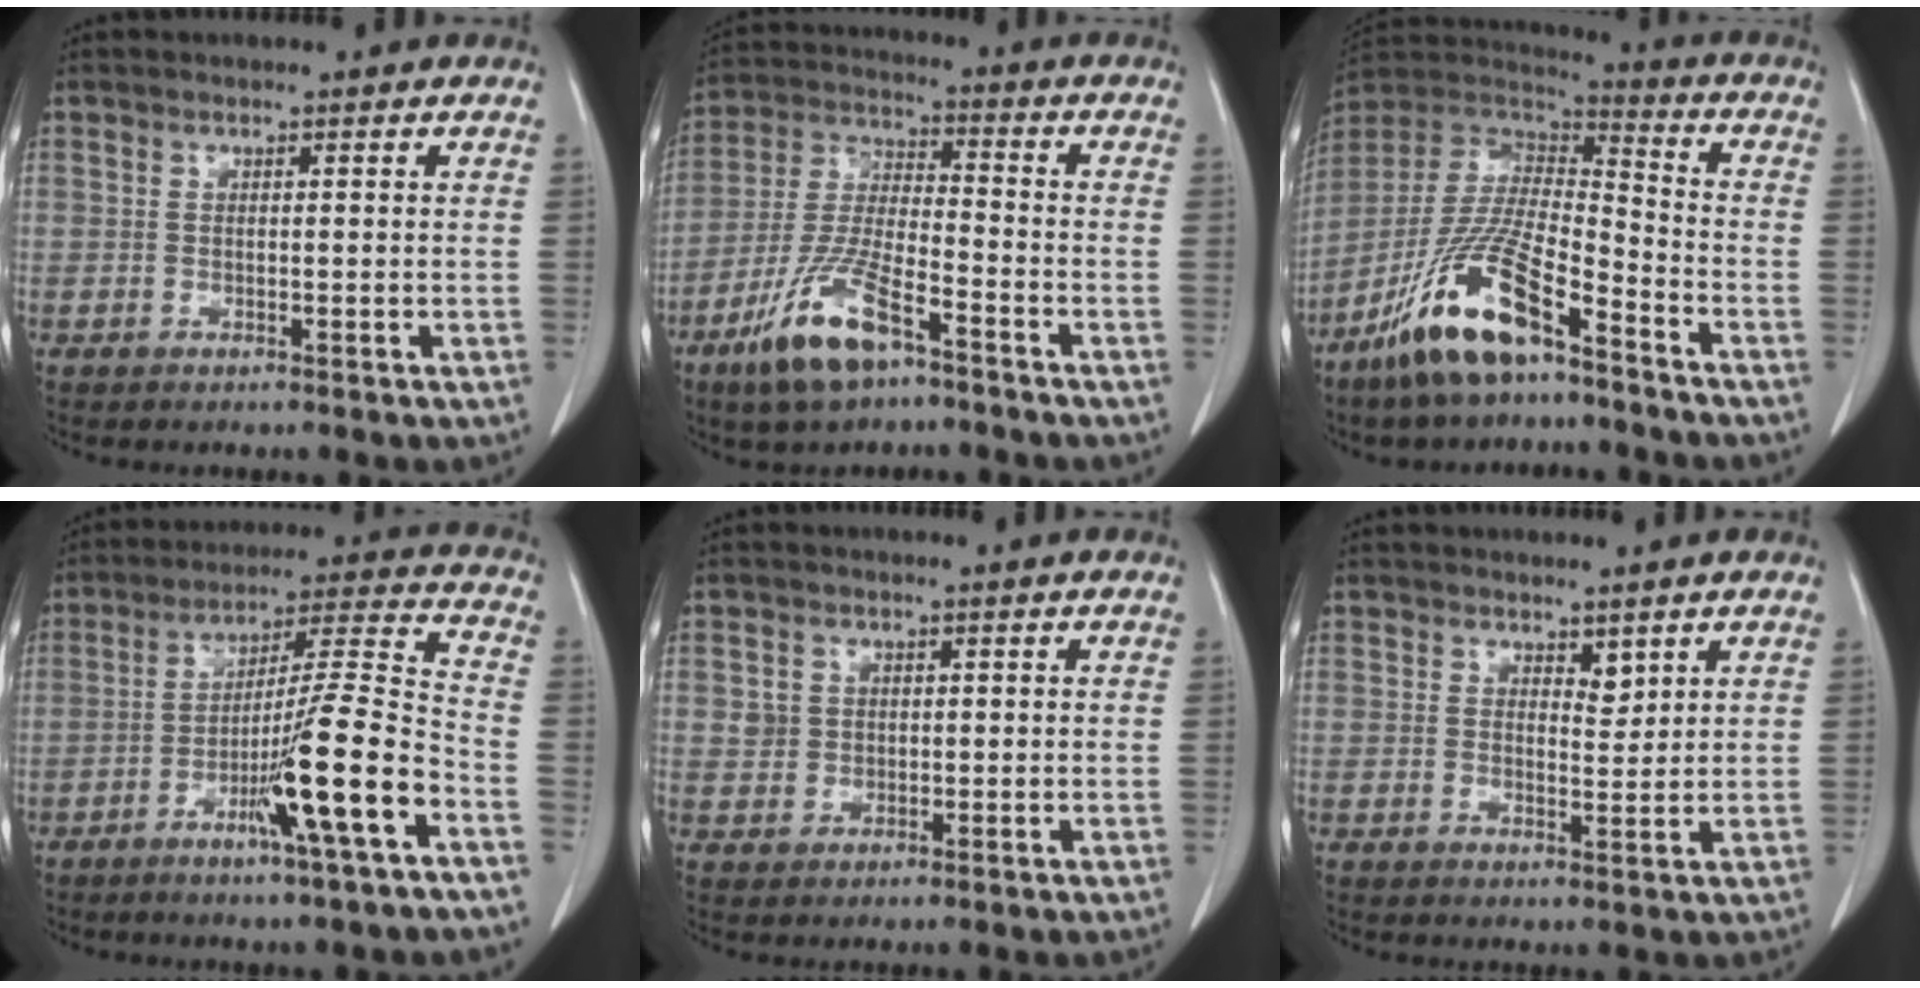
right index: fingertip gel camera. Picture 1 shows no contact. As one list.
[{"total": 11.8, "force": [-7.3, 2.8, 8.9], "torque": [-0.191, -0.016, -0.137]}, {"total": 15.8, "force": [-10.0, 3.5, 11.7], "torque": [-0.239, -0.006, -0.187]}, {"total": 13.7, "force": [-6.0, -0.9, 12.3], "torque": [-0.206, -0.001, -0.103]}, {"total": 2.4, "force": [0.7, 2.3, 0.5], "torque": [-0.006, 0.004, 0.014]}, {"total": 2.1, "force": [1.5, 0.9, 1.1], "torque": [-0.017, -0.007, 0.030]}]